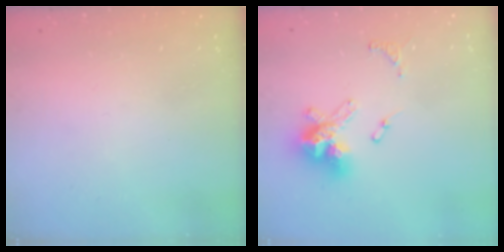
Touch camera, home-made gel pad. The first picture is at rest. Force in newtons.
{"total": 13.4, "press": 13.4, "slide": 1.3}